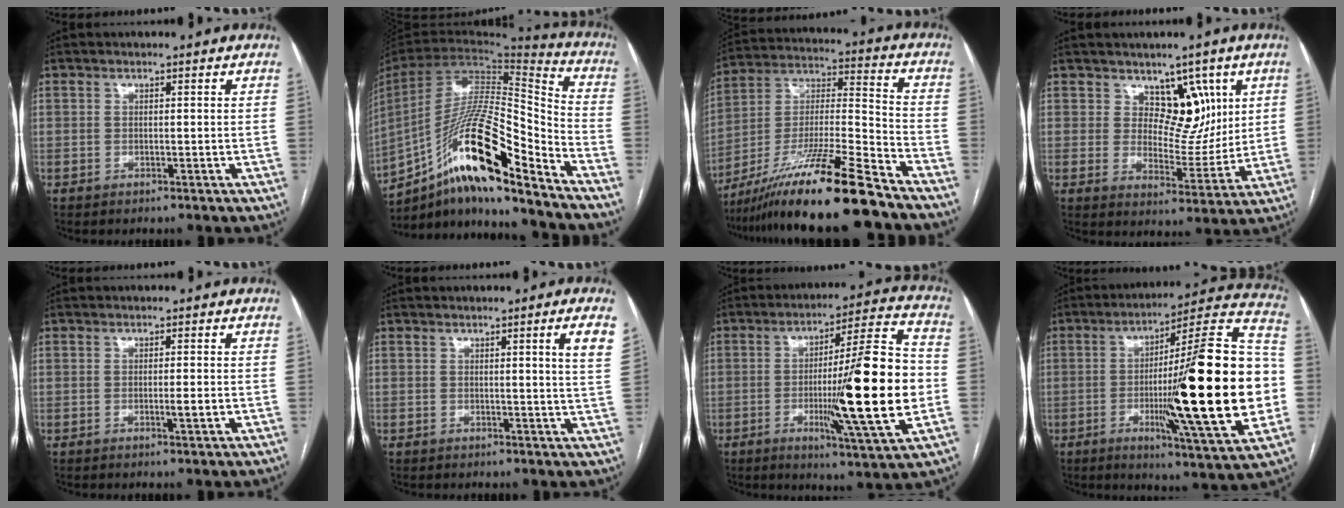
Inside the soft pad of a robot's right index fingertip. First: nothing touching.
{"total": 22.0, "force": [-14.2, 2.8, 16.5], "torque": [-0.299, 0.001, -0.249]}
{"total": 20.1, "force": [-15.3, -0.3, 13.0], "torque": [-0.254, -0.026, -0.276]}
{"total": 7.8, "force": [3.9, 4.9, 4.6], "torque": [-0.051, -0.002, 0.066]}
{"total": 1.8, "force": [-0.4, -0.1, 1.7], "torque": [-0.027, -0.003, -0.007]}
{"total": 4.4, "force": [1.8, -0.9, 3.9], "torque": [-0.053, -0.012, 0.017]}
{"total": 20.3, "force": [-3.1, 0.2, 20.1], "torque": [-0.306, -0.009, -0.051]}
{"total": 28.5, "force": [-3.5, 1.1, 28.3], "torque": [-0.368, -0.001, -0.063]}